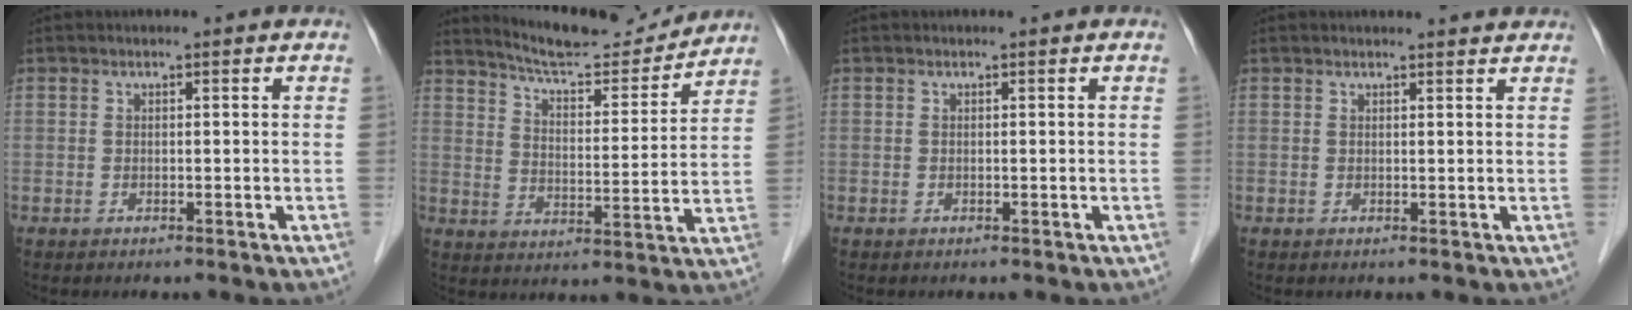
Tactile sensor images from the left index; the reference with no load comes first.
{"total": 13.3, "force": [12.8, 1.3, 3.1], "torque": [-0.051, -0.005, 0.192]}
{"total": 0.0}
{"total": 4.1, "force": [4.0, 0.4, 0.8], "torque": [-0.014, 0.011, 0.039]}